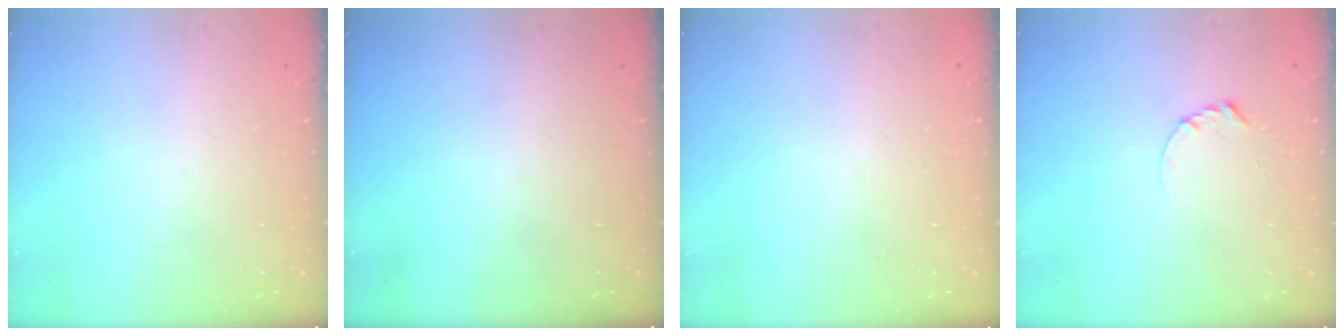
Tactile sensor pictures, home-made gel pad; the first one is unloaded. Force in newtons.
{"total": 0.0}
{"total": 2.7, "press": 2.7, "slide": 0.2}
{"total": 3.2, "press": 3.2, "slide": 0.3}